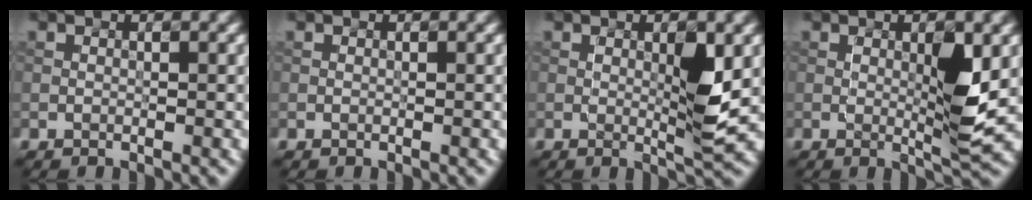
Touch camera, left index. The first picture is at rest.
{"total": 0.0}
{"total": 3.2, "force": [0.2, 0.2, 3.2], "torque": [-0.060, -0.003, 0.013]}
{"total": 3.7, "force": [0.1, 0.3, 3.7], "torque": [-0.068, -0.003, 0.012]}